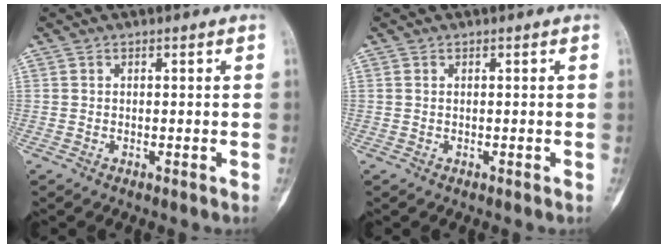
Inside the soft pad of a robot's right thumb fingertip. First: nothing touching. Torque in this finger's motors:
{"motor_torque": [-0.01, 0.15, 0.07, 0.13, 0.01]}